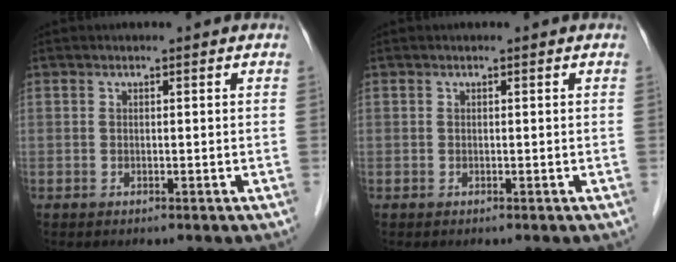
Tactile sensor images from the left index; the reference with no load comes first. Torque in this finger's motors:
{"motor_torque": [0.01, 0.01, -0.01, 0.00]}